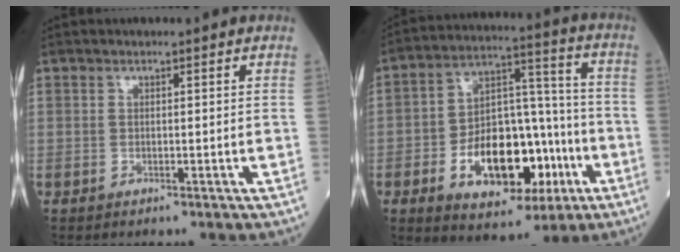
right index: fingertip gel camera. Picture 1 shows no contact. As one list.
[{"total": 17.2, "force": [-5.8, 8.9, 13.5], "torque": [-0.227, 0.019, -0.085]}]